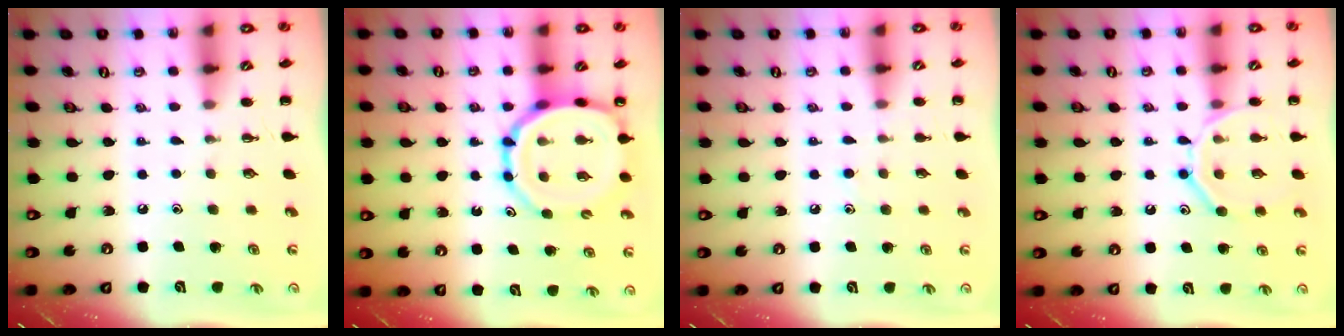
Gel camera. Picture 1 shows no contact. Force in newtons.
{"total": 12.3, "press": 11.9, "slide": 3.2}
{"total": 5.3, "press": 4.9, "slide": 2.1}
{"total": 12.6, "press": 12.6, "slide": 1.2}